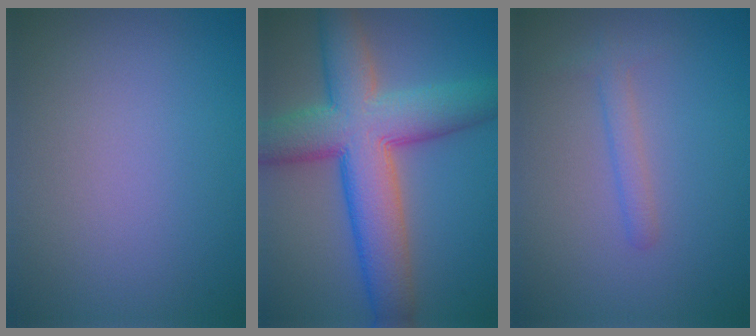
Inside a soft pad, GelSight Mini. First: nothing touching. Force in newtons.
{"total": 10.5, "press": 10.5, "slide": 0.4}
{"total": 1.8, "press": 1.8, "slide": 0.2}